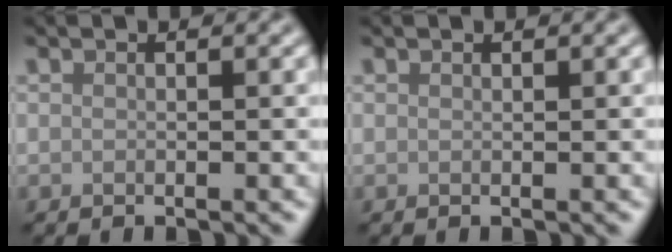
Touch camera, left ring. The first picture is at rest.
{"total": 0.0}